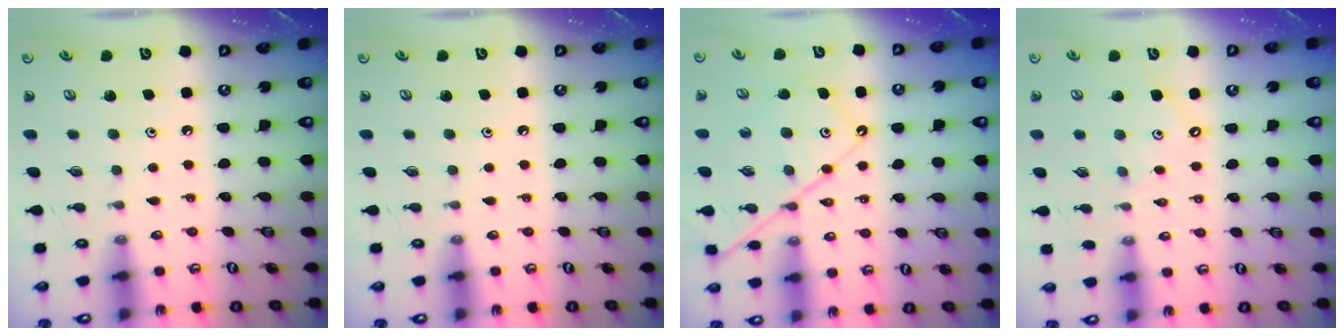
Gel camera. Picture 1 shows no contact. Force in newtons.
{"total": 0.0}
{"total": 11.8, "press": 11.7, "slide": 1.2}
{"total": 3.7, "press": 3.6, "slide": 0.6}